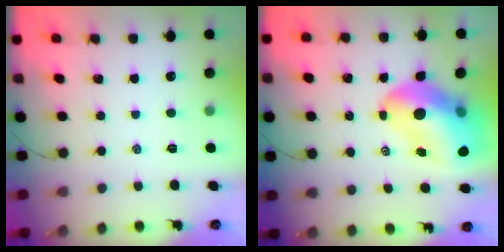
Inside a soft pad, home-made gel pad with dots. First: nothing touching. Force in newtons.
{"total": 17.0, "press": 16.4, "slide": 4.6}